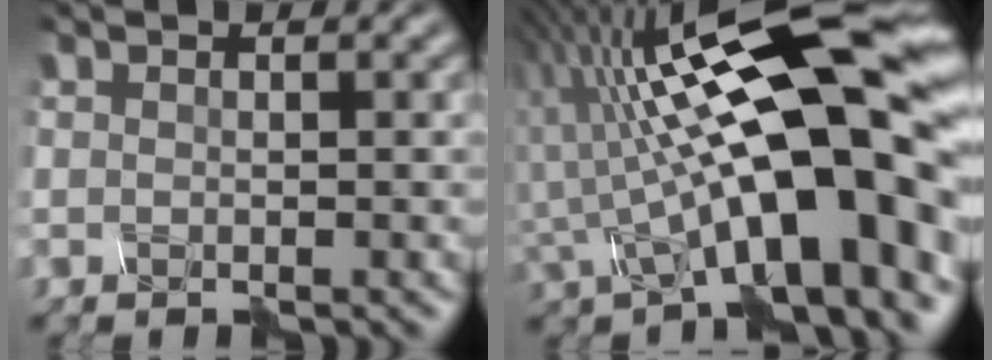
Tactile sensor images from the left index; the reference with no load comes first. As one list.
[{"total": 16.1, "force": [-1.2, 4.3, 15.4], "torque": [-0.225, 0.038, -0.010]}]